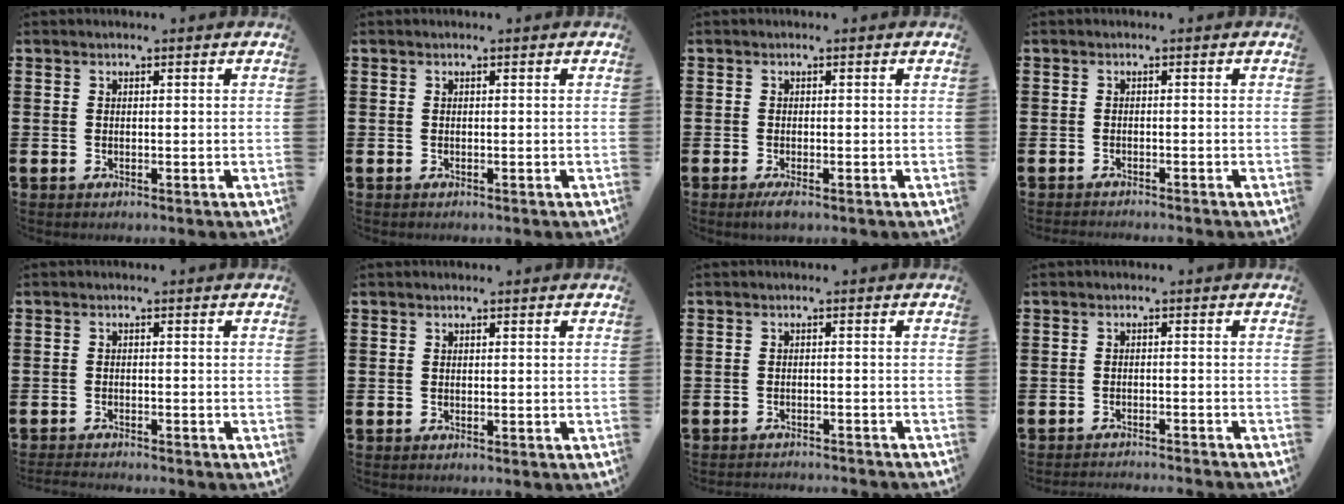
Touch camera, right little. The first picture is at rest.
{"total": 0.0}
{"total": 1.4, "force": [-0.6, 0.3, 1.2], "torque": [-0.022, -0.001, -0.010]}
{"total": 0.7, "force": [-0.7, -0.1, 0.0], "torque": [-0.002, -0.001, -0.015]}
{"total": 1.3, "force": [-1.3, -0.1, 0.2], "torque": [-0.003, 0.000, -0.026]}
{"total": 0.0}
{"total": 1.4, "force": [-1.4, -0.2, -0.1], "torque": [0.000, 0.004, -0.028]}
{"total": 1.5, "force": [-1.5, -0.3, 0.0], "torque": [-0.001, 0.004, -0.030]}